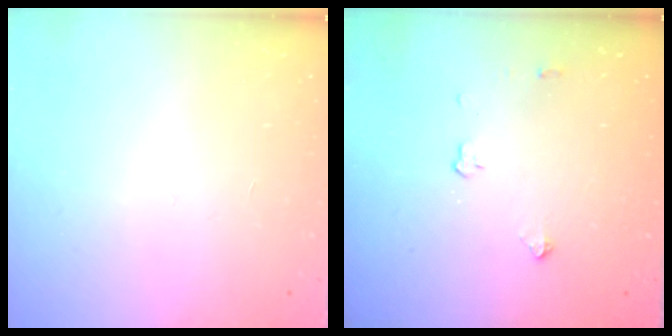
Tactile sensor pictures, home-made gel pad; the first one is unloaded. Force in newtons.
{"total": 3.6, "press": 3.5, "slide": 0.5}